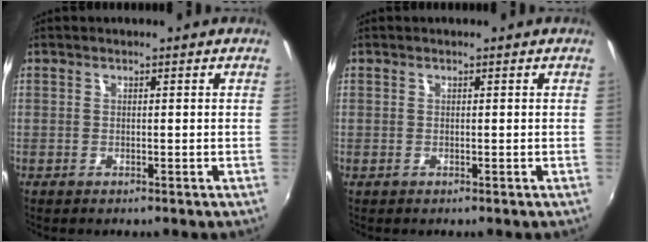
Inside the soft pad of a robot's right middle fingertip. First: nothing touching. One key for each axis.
{"total": 0.0}